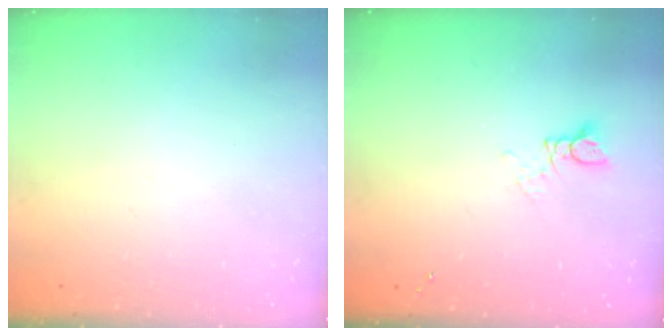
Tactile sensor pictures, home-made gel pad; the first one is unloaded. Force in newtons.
{"total": 2.8, "press": 2.8, "slide": 0.2}